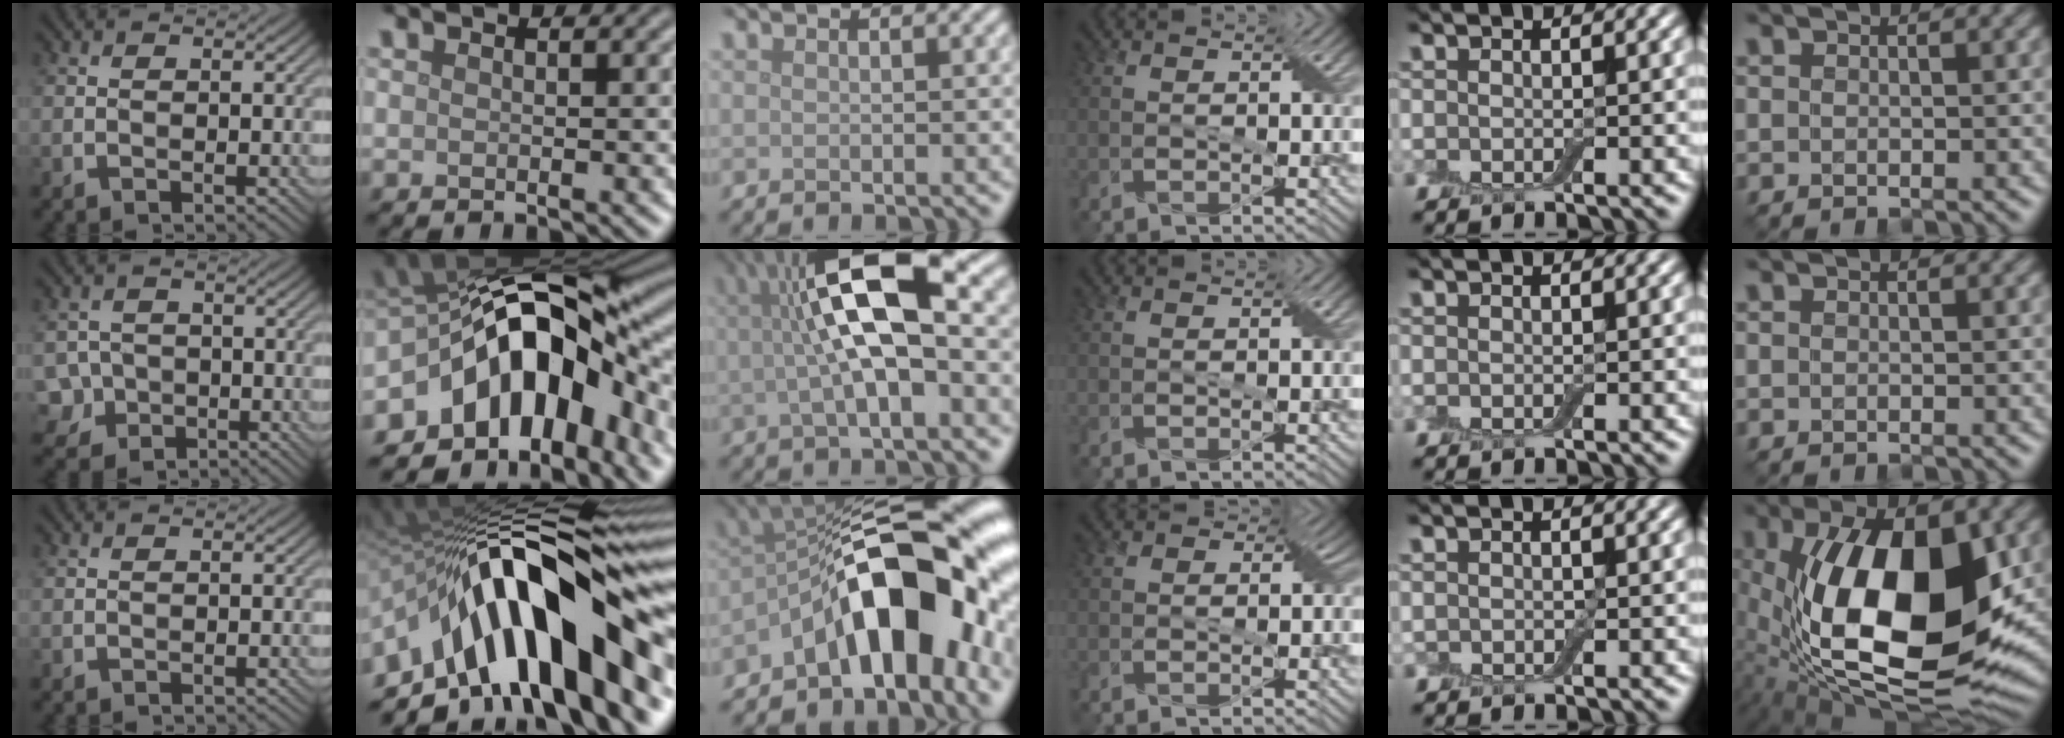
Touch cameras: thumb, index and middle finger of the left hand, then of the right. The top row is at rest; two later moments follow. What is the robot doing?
{"motion": "wrap", "object": "cling film"}